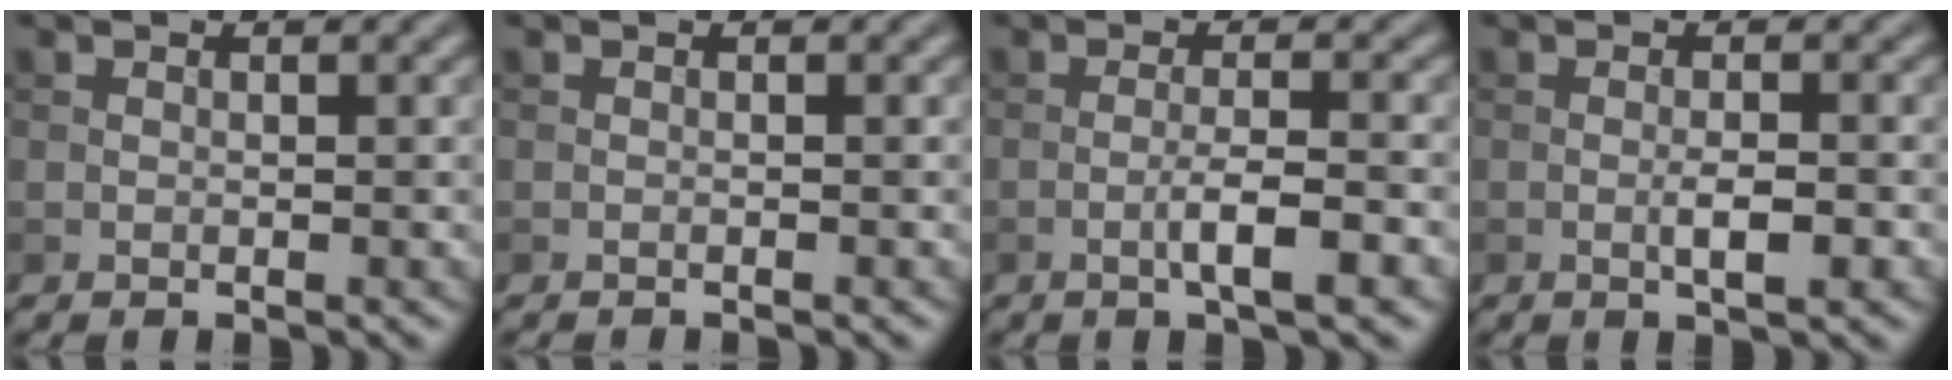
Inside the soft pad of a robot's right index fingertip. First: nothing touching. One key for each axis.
{"total": 0.6, "fx": -0.6, "fy": 0.1, "fz": 0.2, "tx": 0.002, "ty": 0.000, "tz": -0.011}
{"total": 3.2, "fx": -1.3, "fy": 0.4, "fz": 2.9, "tx": -0.051, "ty": 0.006, "tz": -0.025}
{"total": 2.2, "fx": -0.7, "fy": 0.4, "fz": 2.0, "tx": -0.035, "ty": 0.000, "tz": -0.012}